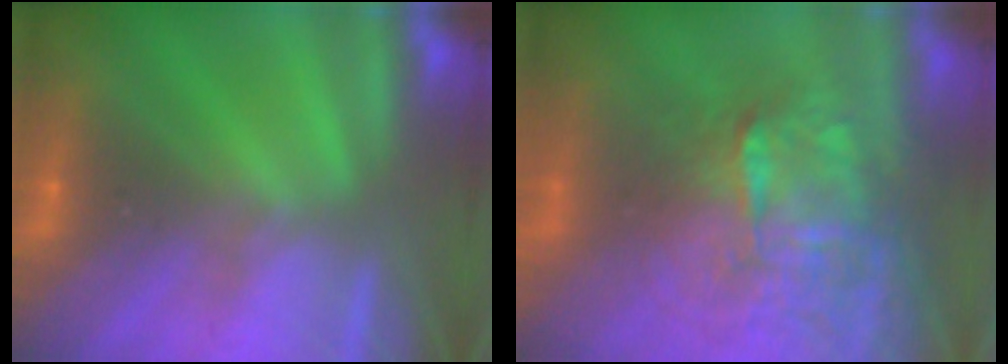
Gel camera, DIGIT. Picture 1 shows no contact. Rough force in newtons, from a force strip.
{"total": 7.3}